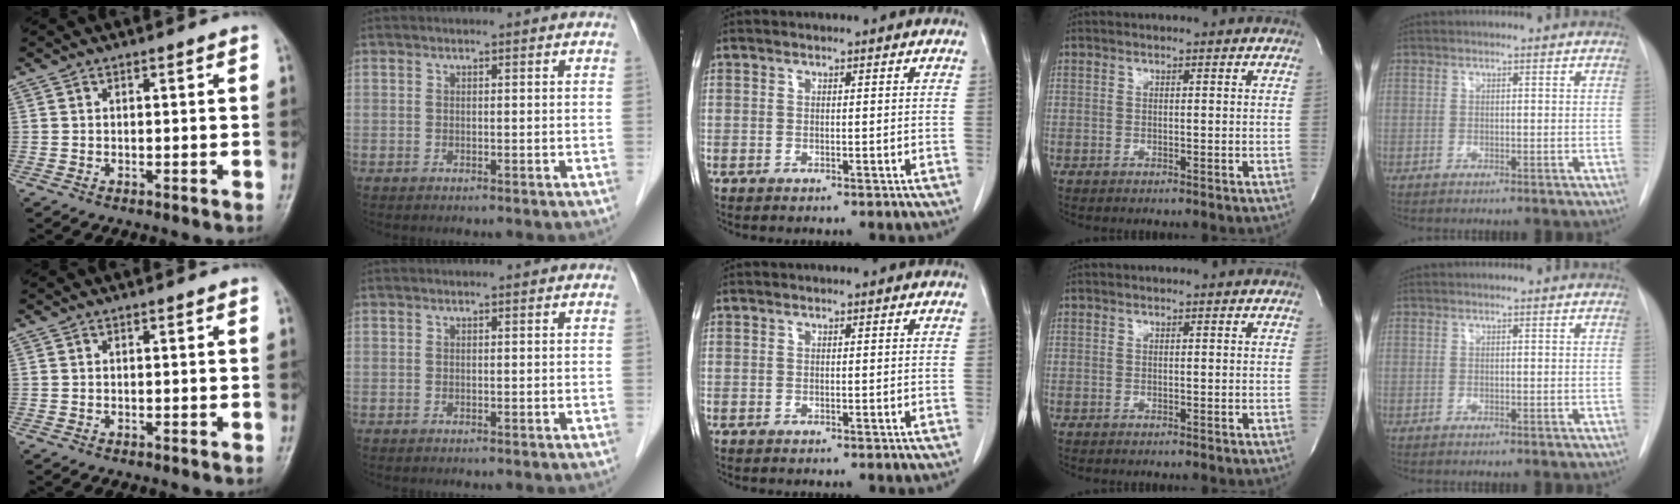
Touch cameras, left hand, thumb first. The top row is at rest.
{}